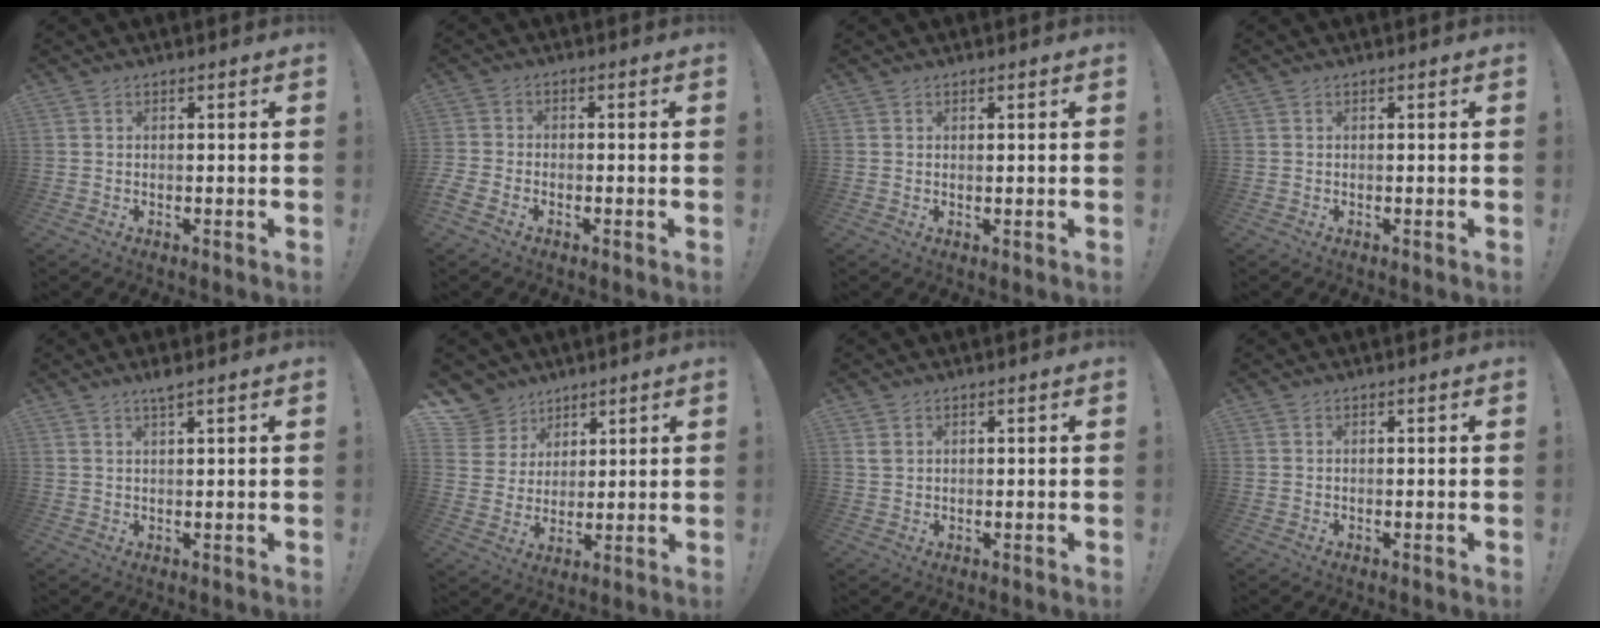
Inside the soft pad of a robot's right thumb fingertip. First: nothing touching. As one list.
[{"total": 2.9, "force": [-1.8, 1.7, 1.5], "torque": [-0.049, 0.000, -0.036]}, {"total": 0.5, "force": [0.5, 0.2, 0.0], "torque": [0.000, 0.000, 0.010]}, {"total": 0.0}, {"total": 2.2, "force": [1.8, -0.4, 1.2], "torque": [-0.020, -0.011, 0.030]}, {"total": 8.7, "force": [5.8, 6.4, 0.8], "torque": [-0.022, -0.049, 0.118]}, {"total": 1.5, "force": [0.8, 1.2, 0.6], "torque": [-0.006, -0.002, 0.014]}, {"total": 0.0}]